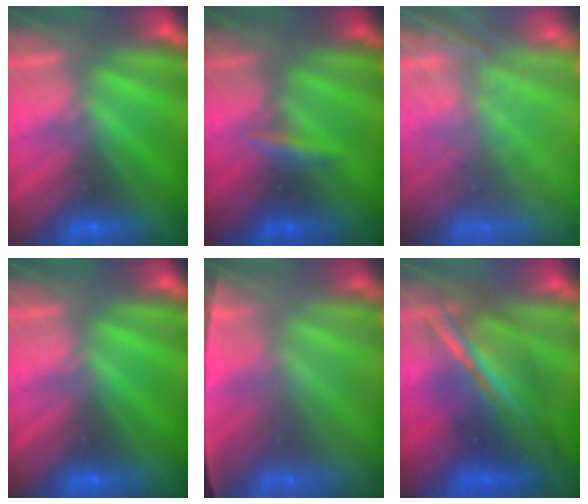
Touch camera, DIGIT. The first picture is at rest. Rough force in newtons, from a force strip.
{"total": 2.4}
{"total": 6.7}
{"total": 0.0}
{"total": 1.6}
{"total": 6.1}